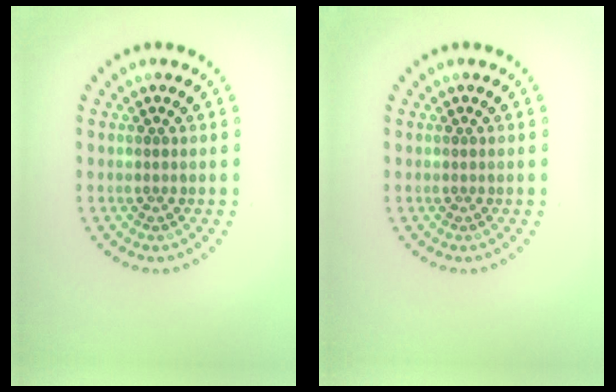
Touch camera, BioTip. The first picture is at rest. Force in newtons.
{"total": 0.0}